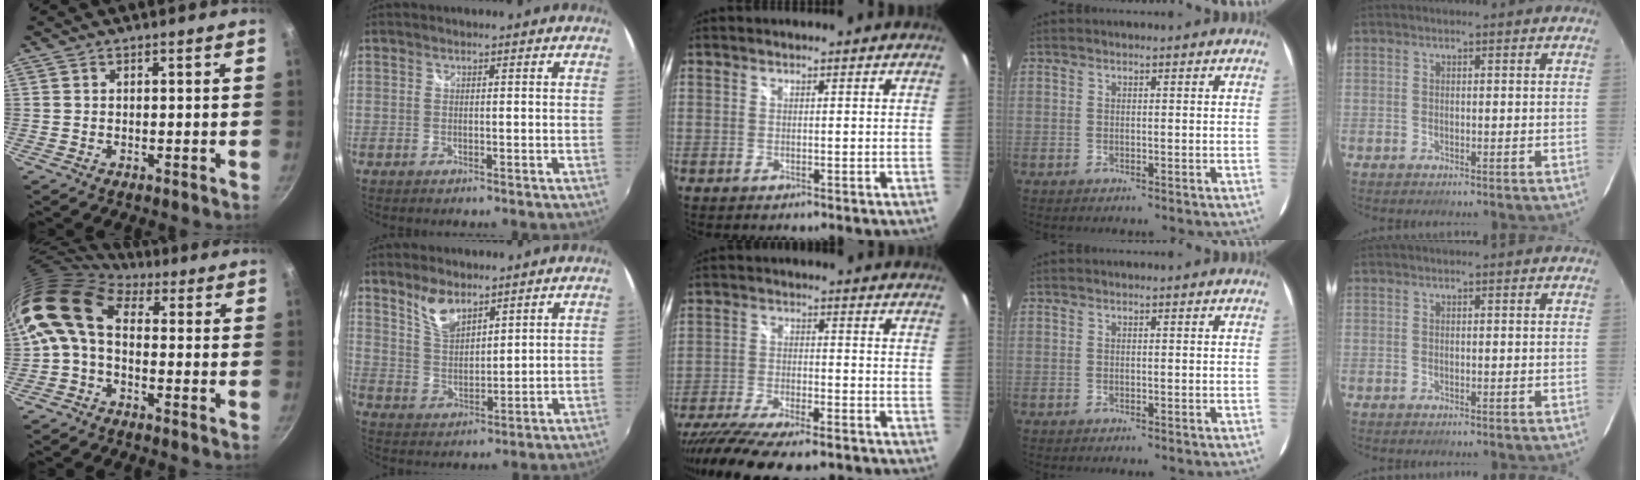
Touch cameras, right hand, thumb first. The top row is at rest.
{"thumb": {"total": 11.8, "force": [0.6, 7.6, 9.1], "torque": [-0.177, 0.026, -0.010]}, "index": {"total": 6.7, "force": [4.9, 2.8, 3.7], "torque": [-0.065, 0.005, 0.098]}, "middle": {"total": 19.7, "force": [-16.1, 4.7, 10.3], "torque": [-0.204, -0.048, -0.255]}}